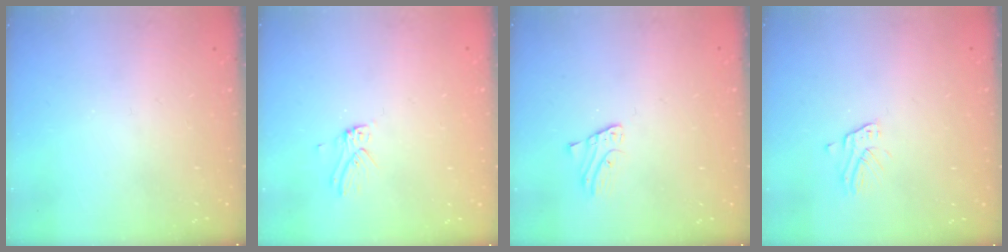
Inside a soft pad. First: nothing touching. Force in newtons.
{"total": 2.7, "press": 2.7, "slide": 0.3}
{"total": 1.1, "press": 1.1, "slide": 0.1}
{"total": 2.2, "press": 2.2, "slide": 0.2}